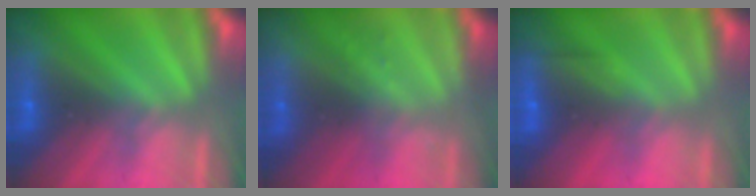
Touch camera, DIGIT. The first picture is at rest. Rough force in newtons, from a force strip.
{"total": 2.3}
{"total": 2.5}